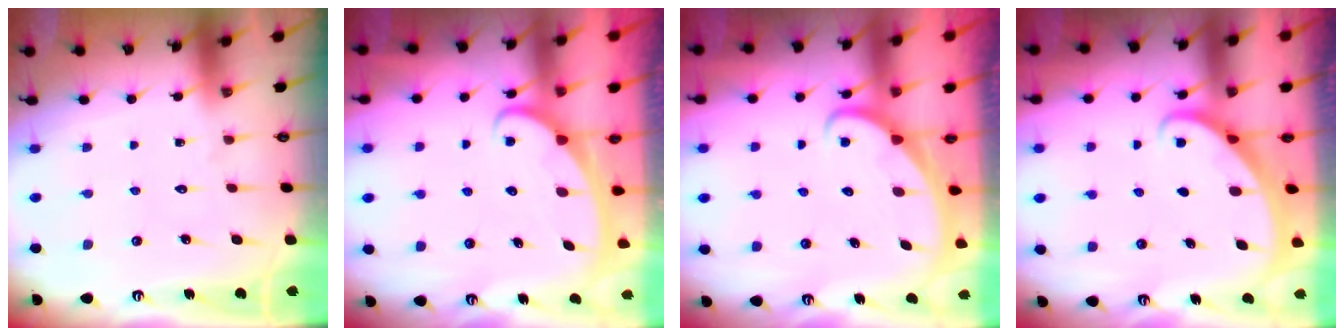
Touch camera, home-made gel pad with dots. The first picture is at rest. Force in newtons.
{"total": 2.5, "press": 2.5, "slide": 0.3}
{"total": 2.5, "press": 2.5, "slide": 0.2}
{"total": 1.8, "press": 1.8, "slide": 0.1}